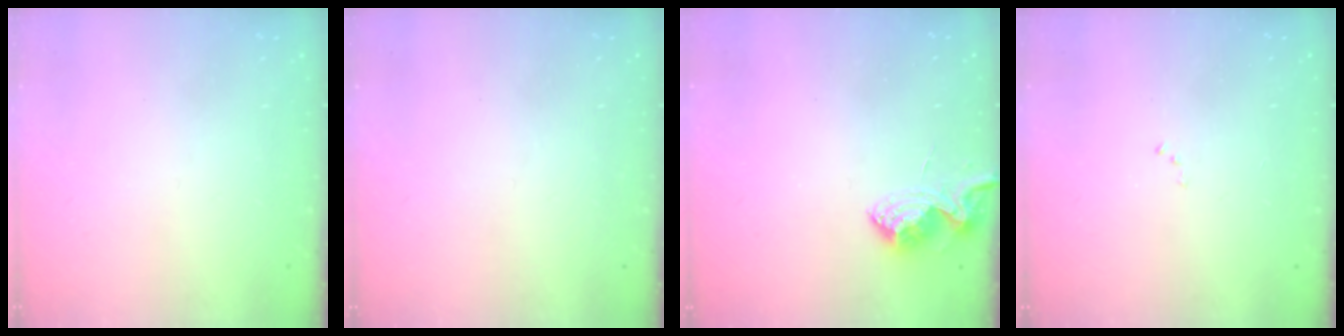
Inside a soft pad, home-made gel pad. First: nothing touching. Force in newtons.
{"total": 0.0}
{"total": 7.1, "press": 7.1, "slide": 0.7}
{"total": 5.8, "press": 5.8, "slide": 0.8}